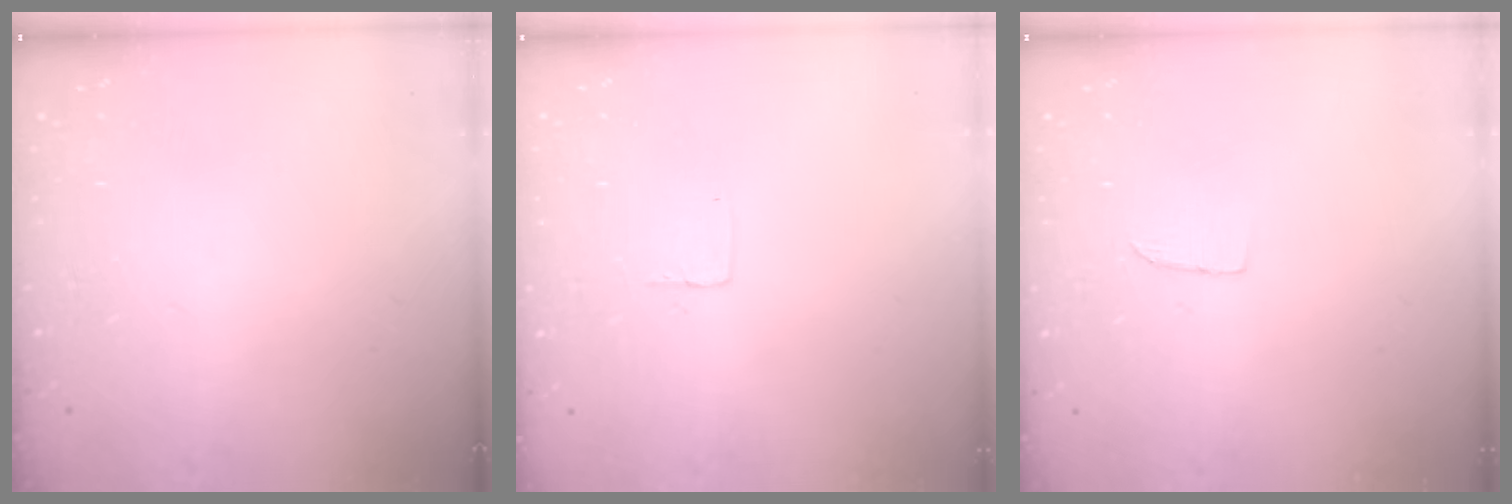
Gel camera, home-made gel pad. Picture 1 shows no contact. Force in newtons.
{"total": 2.5, "press": 2.5, "slide": 0.1}
{"total": 4.2, "press": 4.2, "slide": 0.4}